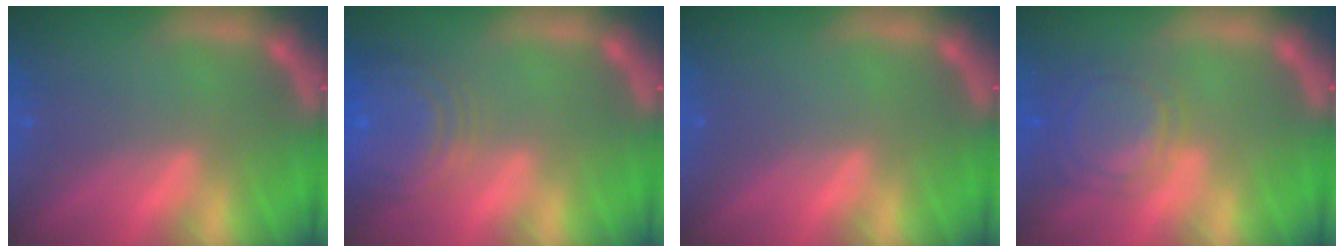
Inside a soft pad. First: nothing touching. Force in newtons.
{"total": 8.5}
{"total": 0.0}
{"total": 5.6}